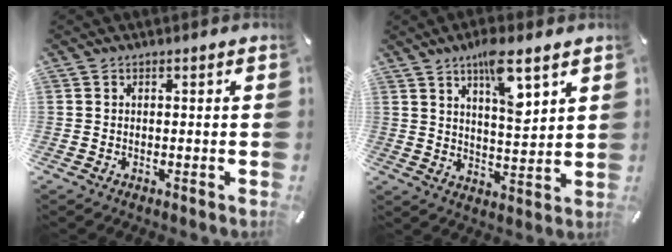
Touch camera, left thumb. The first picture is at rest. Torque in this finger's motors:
{"motor_torque": [1.75, 1.67, 1.29, -1.32, 0.40]}